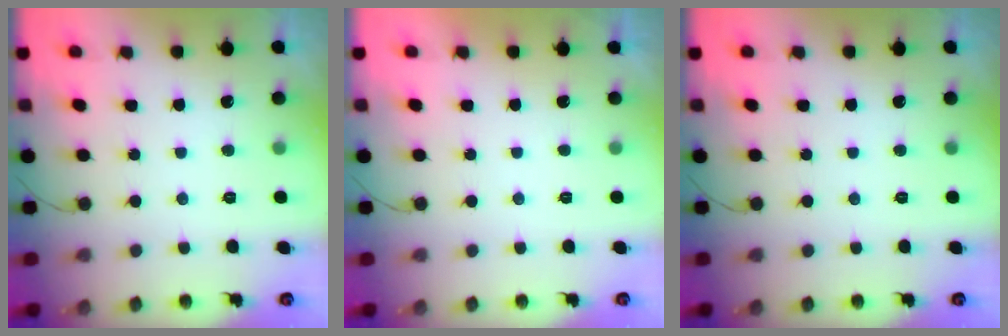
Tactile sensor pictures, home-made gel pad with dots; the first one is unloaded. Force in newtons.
{"total": 2.3, "press": 2.3, "slide": 0.3}
{"total": 0.0}